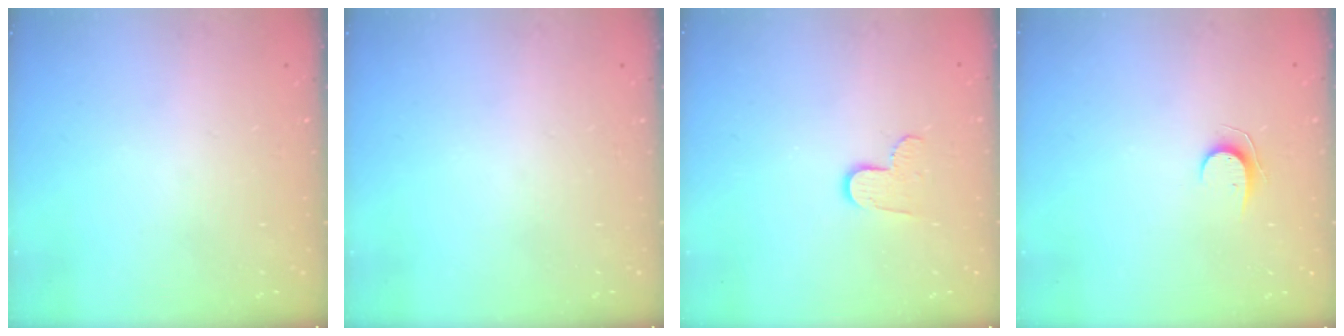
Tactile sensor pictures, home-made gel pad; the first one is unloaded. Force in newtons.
{"total": 0.0}
{"total": 6.7, "press": 6.6, "slide": 0.4}
{"total": 5.6, "press": 5.6, "slide": 0.6}